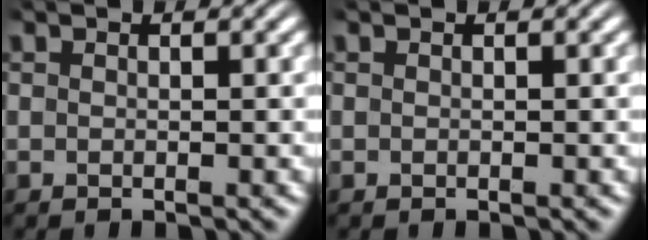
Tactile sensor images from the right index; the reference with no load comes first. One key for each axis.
{"total": 0.0}